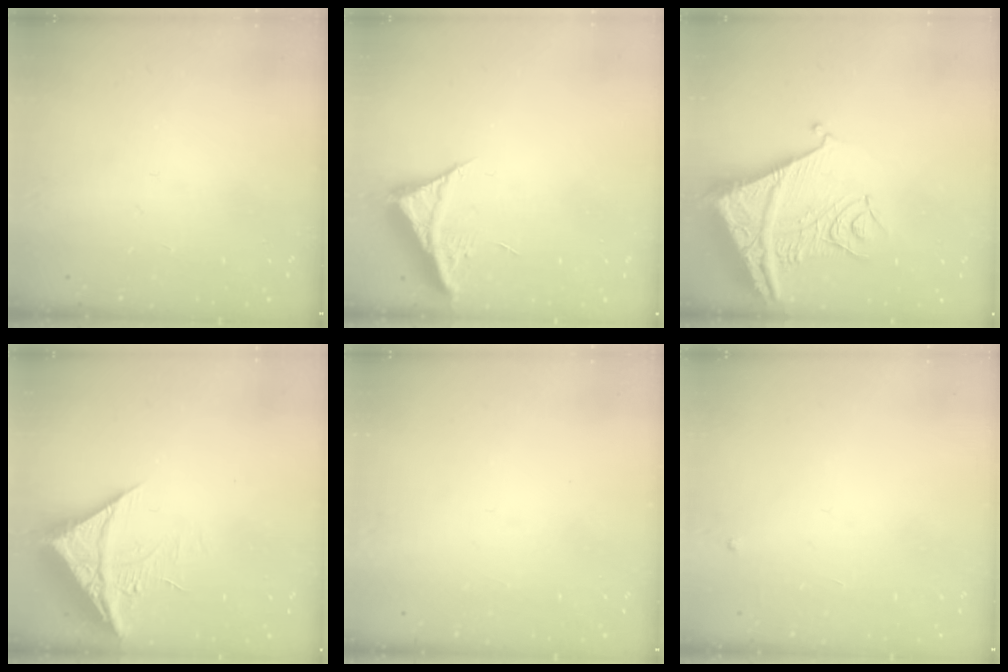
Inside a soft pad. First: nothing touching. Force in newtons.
{"total": 9.2, "press": 9.2, "slide": 0.8}
{"total": 15.2, "press": 15.1, "slide": 1.8}
{"total": 10.3, "press": 10.3, "slide": 1.1}
{"total": 1.5, "press": 1.5, "slide": 0.1}
{"total": 2.6, "press": 2.6, "slide": 0.4}